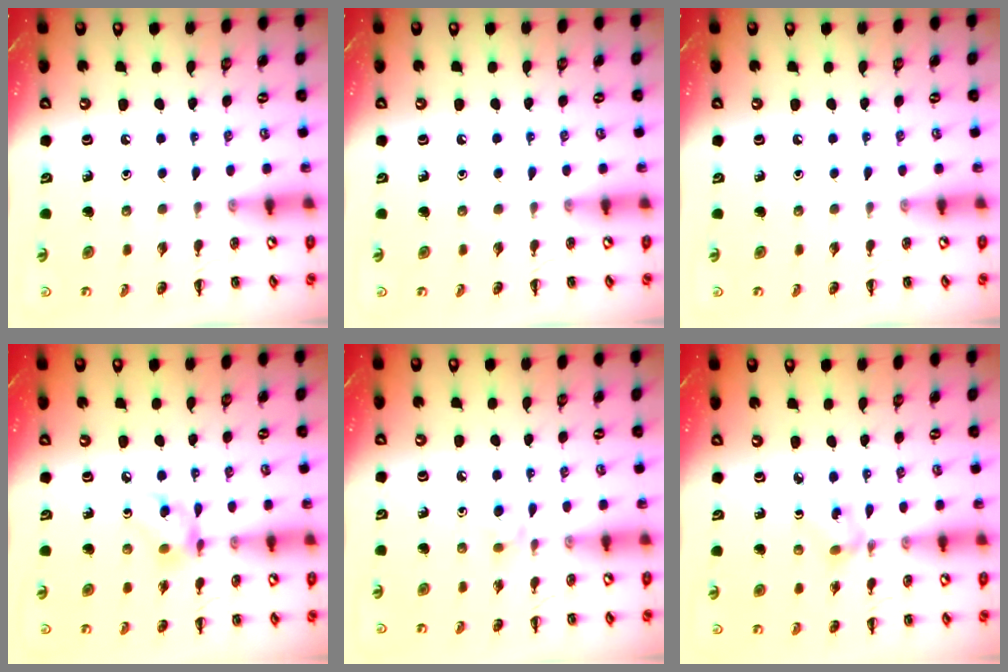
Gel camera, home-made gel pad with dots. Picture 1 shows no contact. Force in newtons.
{"total": 0.7, "press": 0.6, "slide": 0.4}
{"total": 0.0}
{"total": 7.4, "press": 7.4, "slide": 0.4}
{"total": 4.7, "press": 4.5, "slide": 1.2}
{"total": 2.8, "press": 2.8, "slide": 0.7}